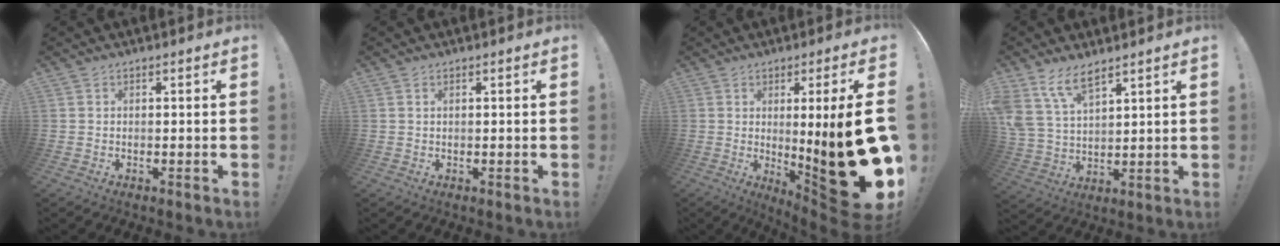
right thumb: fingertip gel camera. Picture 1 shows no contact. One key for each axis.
{"total": 0.5, "fx": 0.2, "fy": 0.2, "fz": 0.4, "tx": -0.001, "ty": -0.002, "tz": 0.003}
{"total": 24.4, "fx": -1.1, "fy": 2.8, "fz": 24.2, "tx": -0.332, "ty": -0.039, "tz": -0.001}
{"total": 10.6, "fx": 7.6, "fy": 4.7, "fz": 5.7, "tx": -0.121, "ty": -0.039, "tz": 0.148}